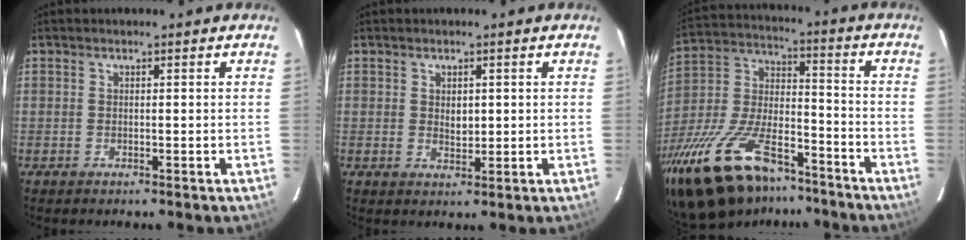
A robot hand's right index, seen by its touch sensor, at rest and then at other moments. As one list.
[{"total": 2.5, "force": [0.4, 1.7, 1.8], "torque": [-0.027, 0.000, 0.009]}, {"total": 26.8, "force": [-18.7, 11.3, 15.5], "torque": [-0.320, -0.018, -0.306]}]